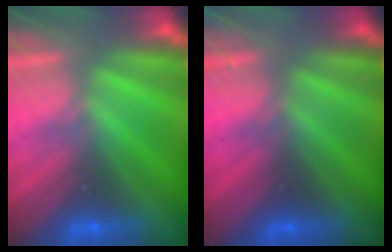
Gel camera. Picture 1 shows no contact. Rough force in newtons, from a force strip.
{"total": 2.2}